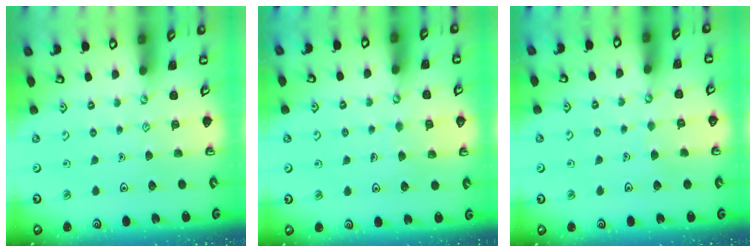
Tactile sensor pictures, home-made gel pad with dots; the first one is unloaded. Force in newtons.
{"total": 6.1, "press": 6.1, "slide": 0.4}
{"total": 2.4, "press": 2.4, "slide": 0.2}